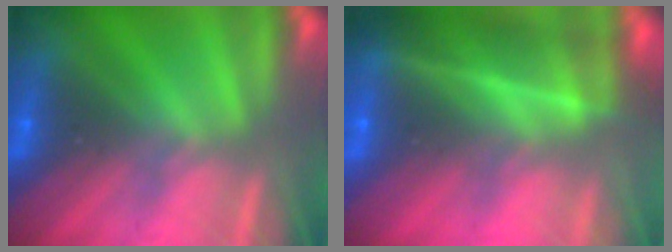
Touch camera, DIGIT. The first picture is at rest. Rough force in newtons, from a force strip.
{"total": 8.1}